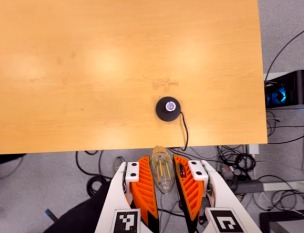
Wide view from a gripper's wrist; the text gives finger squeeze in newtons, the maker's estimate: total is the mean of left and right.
{"total": 12.3, "left": 13.8, "right": 10.8}